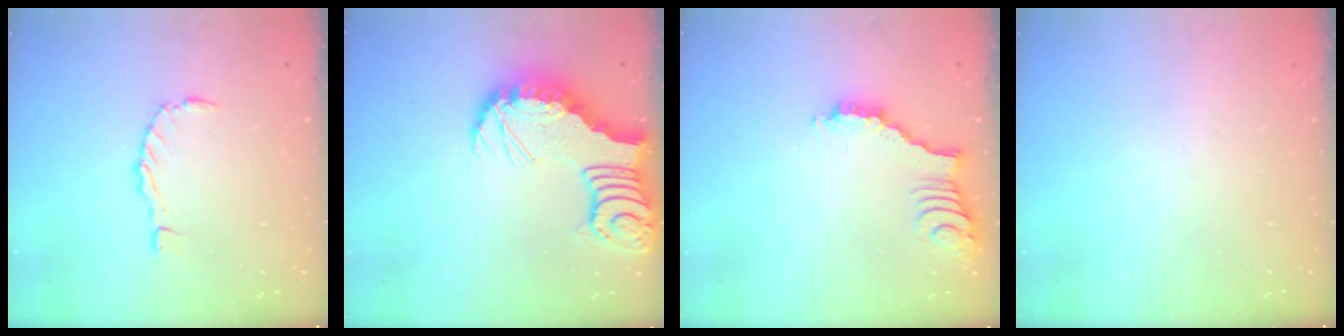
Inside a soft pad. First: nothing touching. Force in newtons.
{"total": 7.1, "press": 7.1, "slide": 0.9}
{"total": 2.5, "press": 2.5, "slide": 0.4}
{"total": 0.0}